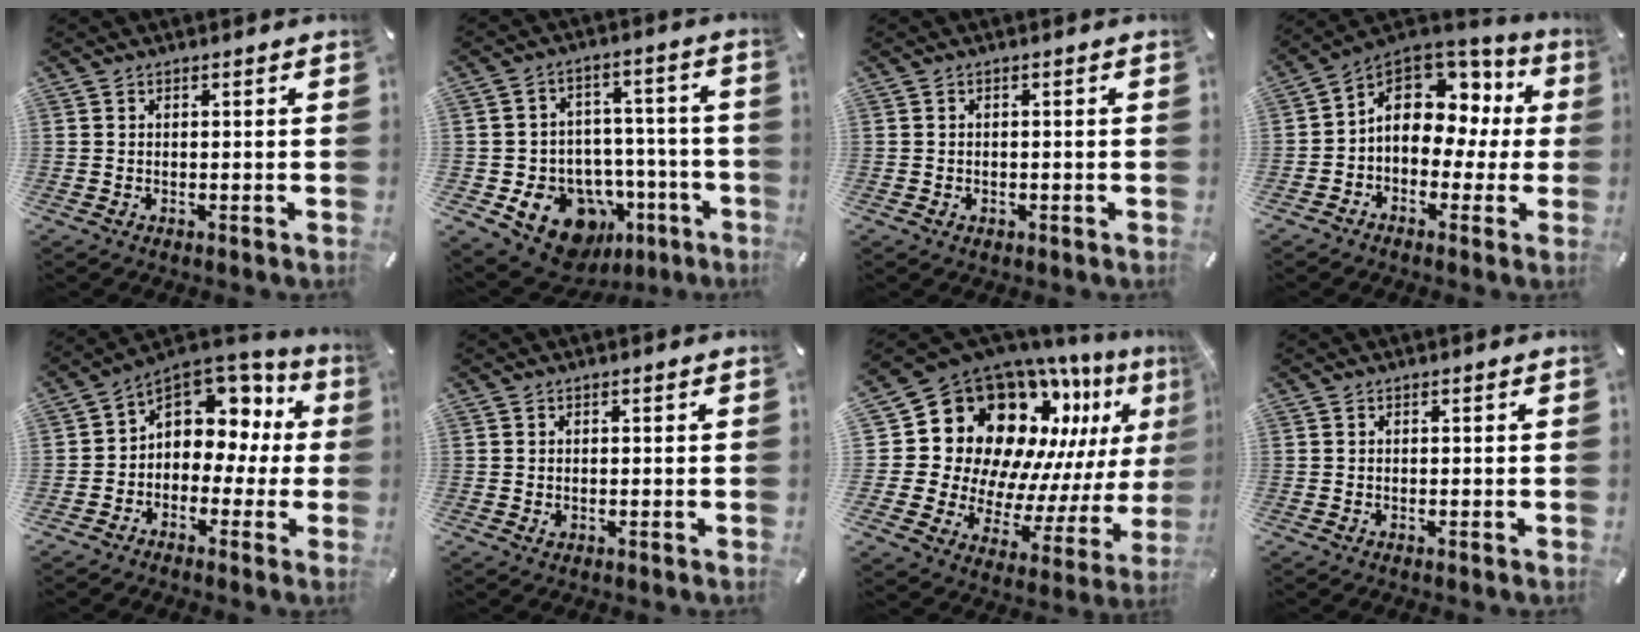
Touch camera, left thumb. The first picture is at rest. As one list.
[{"total": 15.5, "force": [-7.8, 11.0, 7.6], "torque": [-0.097, 0.048, -0.121]}, {"total": 0.9, "force": [-0.3, 0.8, 0.3], "torque": [-0.006, 0.004, -0.008]}, {"total": 12.4, "force": [3.5, 9.0, 7.7], "torque": [-0.137, -0.021, 0.062]}, {"total": 10.0, "force": [3.7, 7.7, 5.2], "torque": [-0.079, -0.029, 0.067]}, {"total": 0.7, "force": [0.0, 0.6, 0.2], "torque": [-0.004, 0.003, 0.000]}, {"total": 20.9, "force": [10.9, 14.7, 10.1], "torque": [-0.171, -0.132, 0.226]}, {"total": 0.0}]